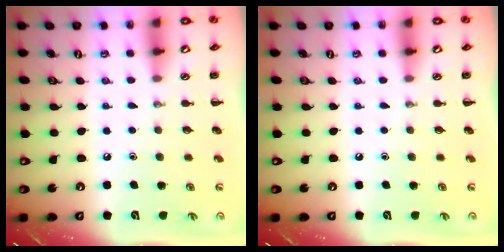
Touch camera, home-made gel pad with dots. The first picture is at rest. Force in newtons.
{"total": 0.0}